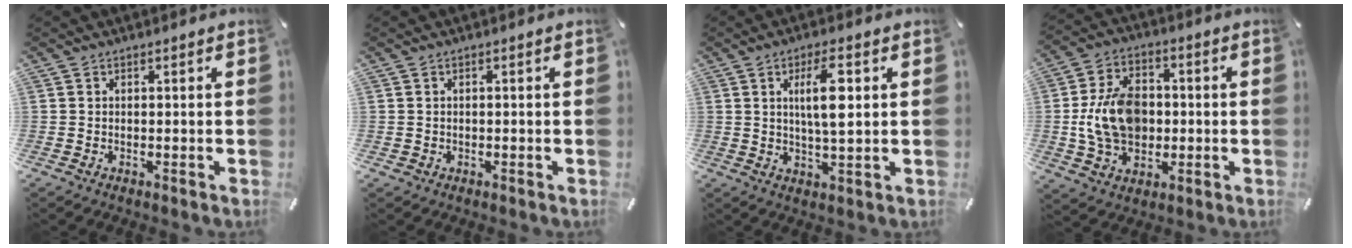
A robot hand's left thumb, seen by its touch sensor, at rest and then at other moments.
{"total": 0.6, "force": [-0.1, 0.5, 0.1], "torque": [-0.001, 0.003, -0.003]}
{"total": 8.8, "force": [2.2, 2.1, 8.3], "torque": [-0.162, -0.008, 0.025]}
{"total": 13.2, "force": [-0.6, 10.1, 8.6], "torque": [-0.168, 0.011, -0.011]}